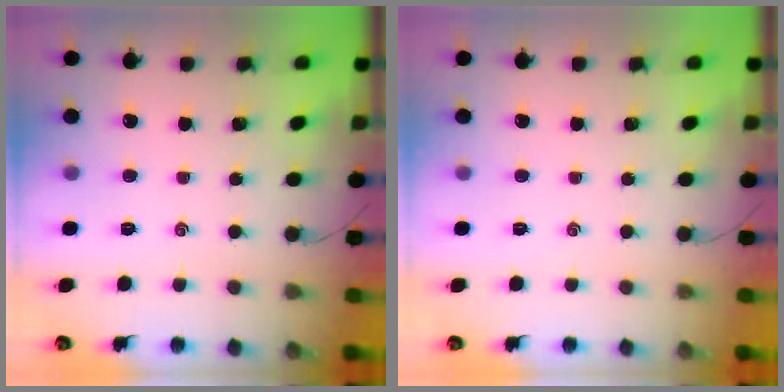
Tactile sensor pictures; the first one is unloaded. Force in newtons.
{"total": 0.0}